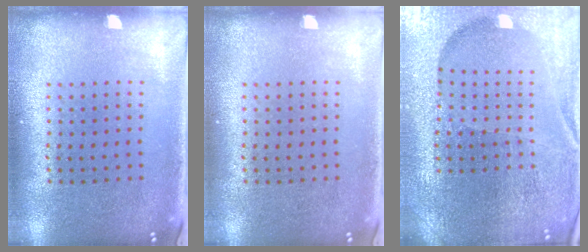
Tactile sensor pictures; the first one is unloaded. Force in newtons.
{"total": 0.0}
{"total": 5.0, "press": 4.6, "slide": 1.8}